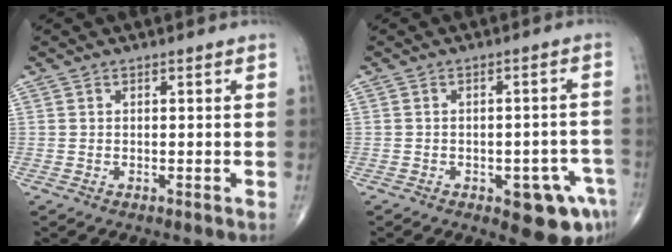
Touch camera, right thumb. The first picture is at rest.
{"total": 9.6, "force": [-4.6, 4.0, 7.4], "torque": [-0.064, 0.025, -0.049]}